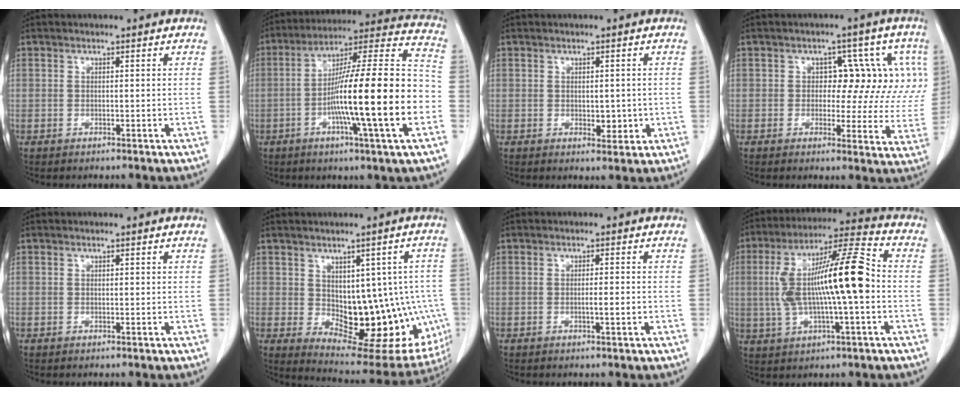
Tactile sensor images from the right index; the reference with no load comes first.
{"total": 21.9, "force": [-5.1, 0.4, 21.3], "torque": [-0.314, 0.007, -0.090]}
{"total": 2.8, "force": [-0.3, 1.6, 2.3], "torque": [-0.028, -0.003, 0.004]}
{"total": 9.6, "force": [1.9, 5.9, 7.4], "torque": [-0.062, 0.024, 0.019]}
{"total": 0.0}
{"total": 18.2, "force": [-2.1, 9.4, 15.4], "torque": [-0.161, 0.009, 0.002]}
{"total": 1.8, "force": [-0.5, -0.1, 1.8], "torque": [-0.031, -0.001, -0.010]}
{"total": 15.6, "force": [-0.3, 2.2, 15.4], "torque": [-0.288, 0.026, -0.007]}